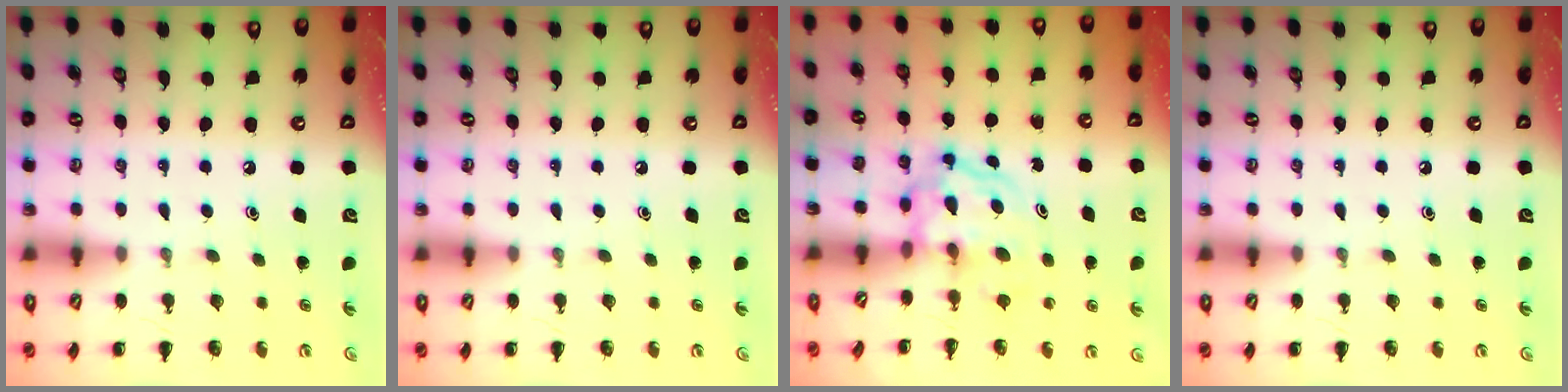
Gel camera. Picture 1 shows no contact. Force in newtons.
{"total": 0.0}
{"total": 3.9, "press": 3.8, "slide": 0.5}
{"total": 0.0}